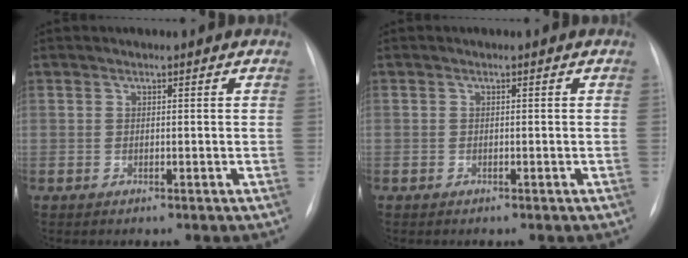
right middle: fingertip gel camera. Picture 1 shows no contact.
{"total": 0.0}